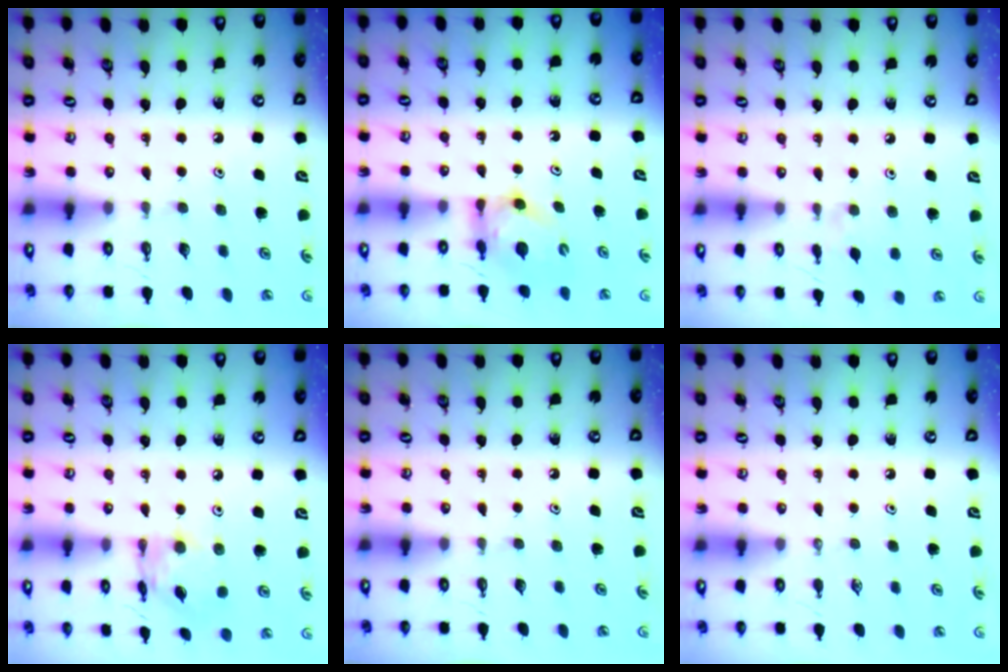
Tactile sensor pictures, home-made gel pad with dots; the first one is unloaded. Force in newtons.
{"total": 6.1, "press": 6.1, "slide": 0.3}
{"total": 1.9, "press": 1.9, "slide": 0.4}
{"total": 8.8, "press": 8.8, "slide": 0.4}
{"total": 0.0}
{"total": 0.0}